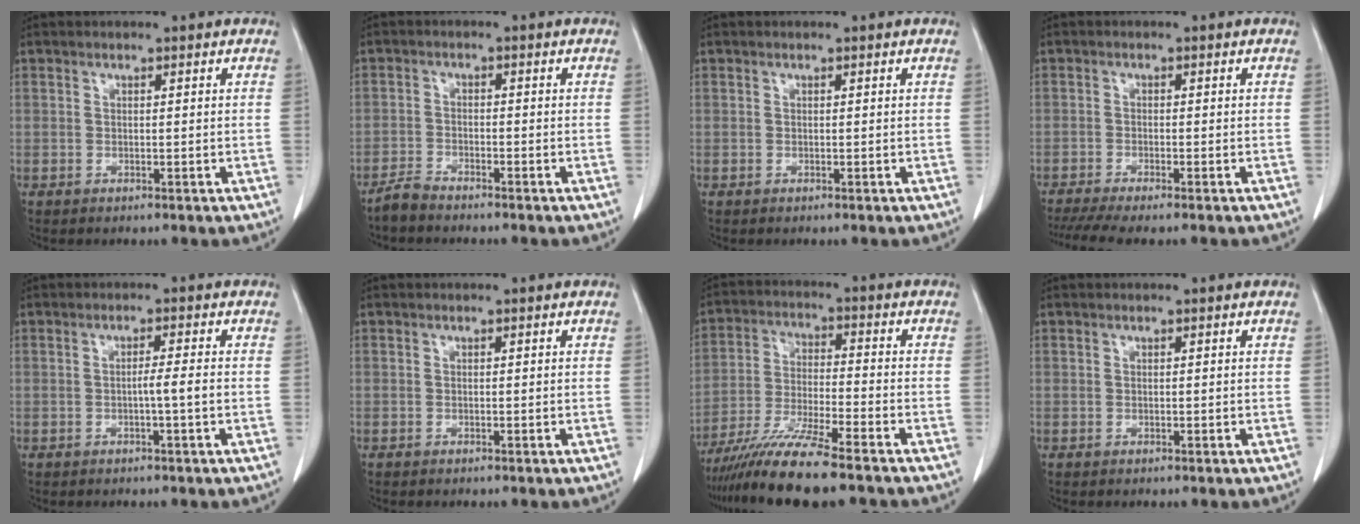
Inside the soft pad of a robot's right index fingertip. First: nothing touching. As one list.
[{"total": 2.4, "force": [-2.3, 0.2, 0.7], "torque": [-0.019, -0.005, -0.045]}, {"total": 0.0}, {"total": 7.1, "force": [-5.8, 0.2, 4.0], "torque": [-0.058, -0.014, -0.094]}, {"total": 2.1, "force": [-0.6, -0.5, 2.0], "torque": [-0.032, 0.001, -0.011]}, {"total": 0.0}, {"total": 11.9, "force": [-9.5, -0.3, 7.2], "torque": [-0.129, -0.029, -0.167]}, {"total": 0.0}]